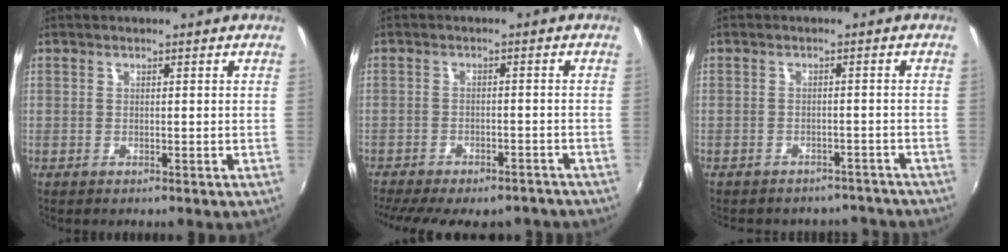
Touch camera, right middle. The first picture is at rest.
{"total": 15.2, "force": [-12.7, 5.0, 6.7], "torque": [-0.143, -0.025, -0.166]}
{"total": 9.7, "force": [-8.4, 4.2, 2.3], "torque": [-0.057, 0.001, -0.099]}